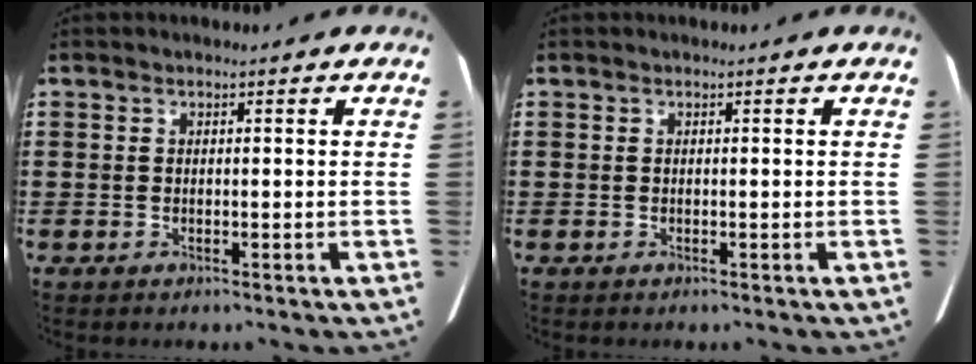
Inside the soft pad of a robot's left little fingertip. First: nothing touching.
{"total": 0.0}